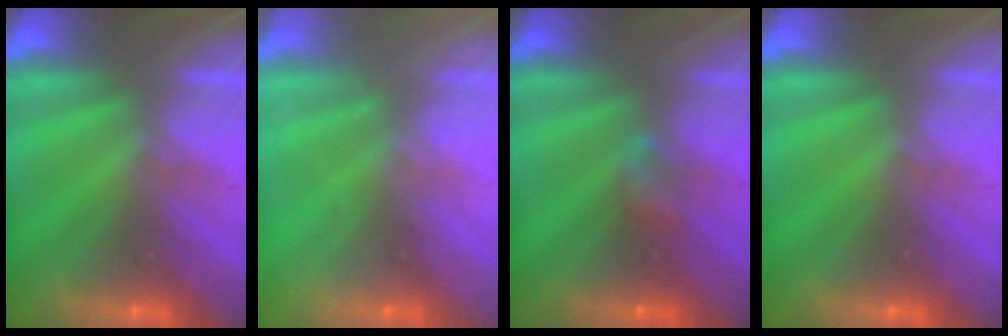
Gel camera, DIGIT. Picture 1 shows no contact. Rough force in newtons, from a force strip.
{"total": 2.4}
{"total": 2.2}
{"total": 0.0}